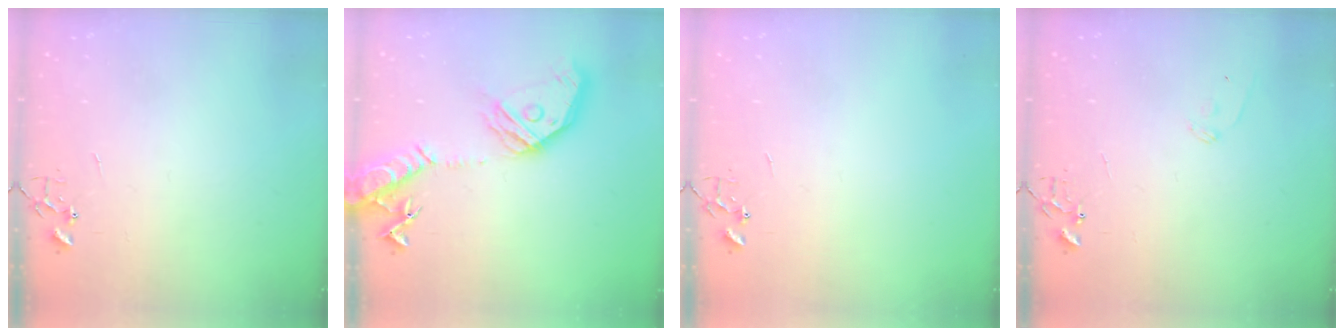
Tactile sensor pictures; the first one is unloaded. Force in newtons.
{"total": 21.3, "press": 21.1, "slide": 3.1}
{"total": 0.0}
{"total": 7.1, "press": 7.0, "slide": 0.7}